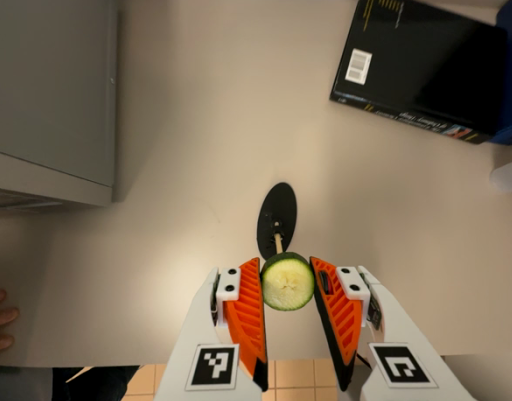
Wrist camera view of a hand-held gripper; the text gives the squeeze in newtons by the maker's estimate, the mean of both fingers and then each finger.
{"total": 7.6, "left": 7.4, "right": 7.9}